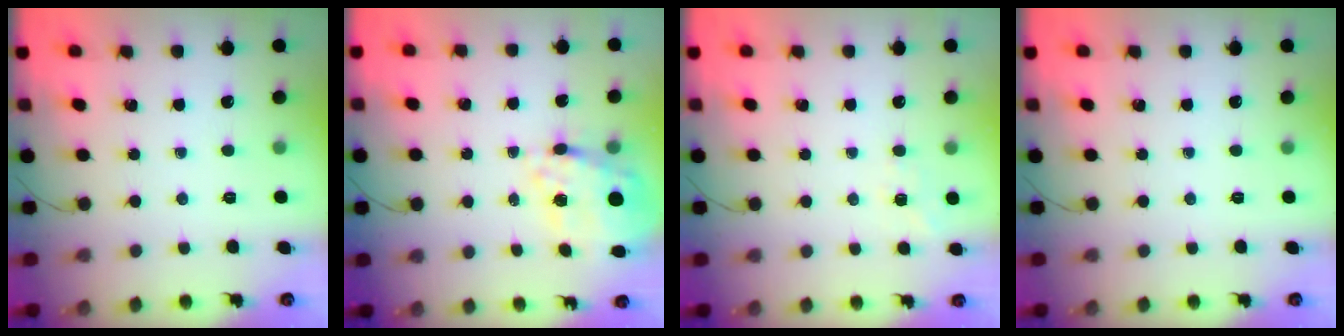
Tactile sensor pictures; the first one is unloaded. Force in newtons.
{"total": 16.3, "press": 15.9, "slide": 3.6}
{"total": 2.3, "press": 1.6, "slide": 1.7}
{"total": 0.0}